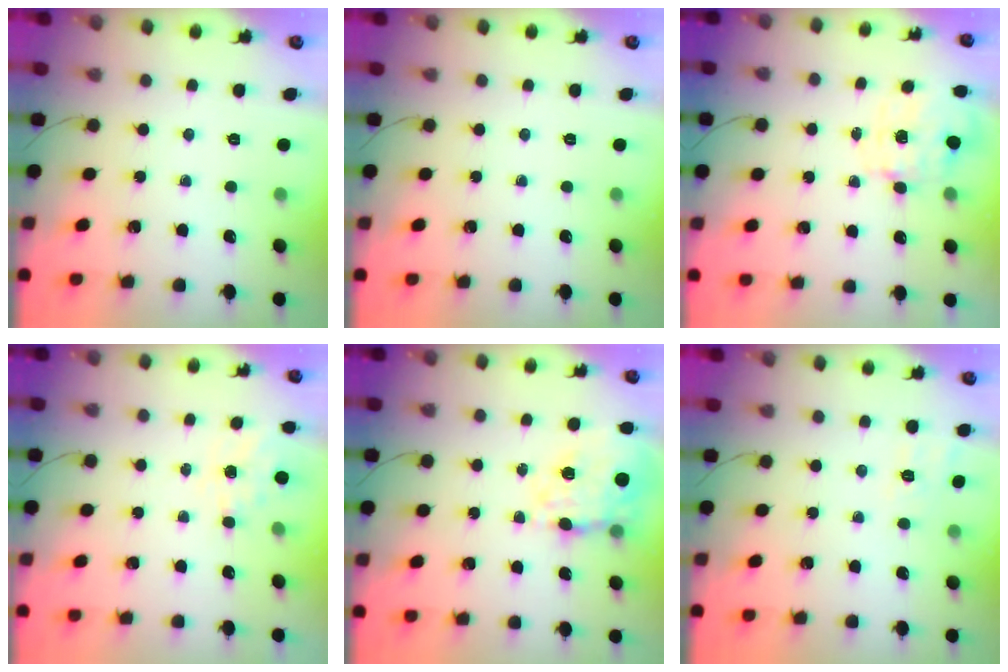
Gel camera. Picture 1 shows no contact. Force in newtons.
{"total": 0.0}
{"total": 3.9, "press": 3.8, "slide": 0.9}
{"total": 4.7, "press": 4.5, "slide": 1.3}
{"total": 16.6, "press": 16.2, "slide": 3.6}
{"total": 6.9, "press": 6.5, "slide": 2.1}